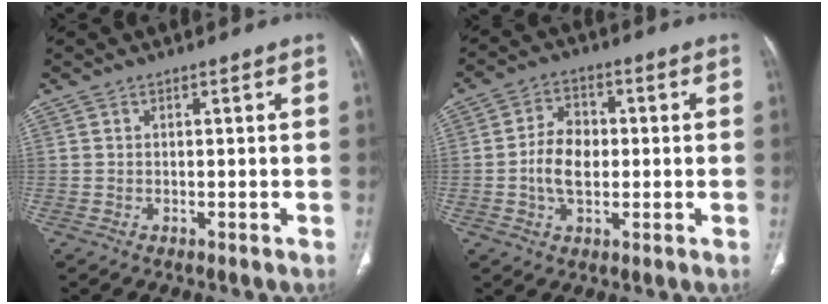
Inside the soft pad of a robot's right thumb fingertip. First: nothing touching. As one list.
[{"total": 7.5, "force": [-0.6, 5.0, 5.6], "torque": [-0.093, 0.012, -0.015]}]